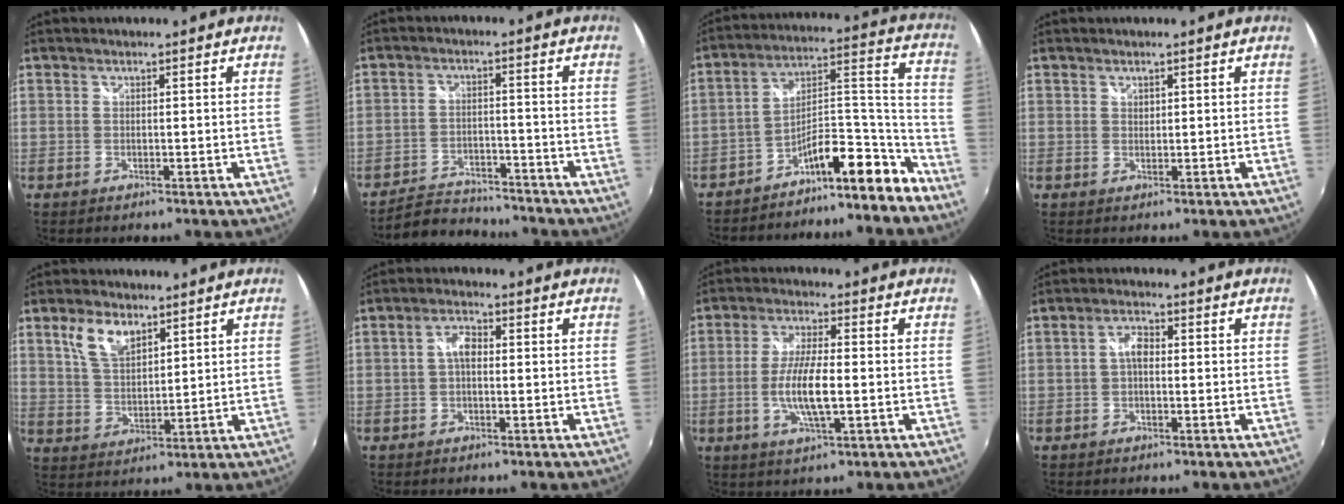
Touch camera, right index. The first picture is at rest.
{"total": 9.7, "force": [-8.9, 3.0, 2.3], "torque": [-0.075, 0.004, -0.138]}
{"total": 12.5, "force": [-11.0, 2.2, 5.5], "torque": [-0.066, 0.064, -0.177]}
{"total": 0.8, "force": [0.5, 0.5, 0.2], "torque": [-0.002, 0.002, 0.009]}
{"total": 7.9, "force": [4.5, 4.1, 5.0], "torque": [-0.097, 0.013, 0.088]}
{"total": 2.9, "force": [-0.2, 1.6, 2.4], "torque": [-0.046, 0.011, -0.005]}
{"total": 8.7, "force": [-1.6, 1.9, 8.3], "torque": [-0.165, -0.007, -0.031]}
{"total": 2.7, "force": [-0.2, 1.6, 2.3], "torque": [-0.044, 0.011, -0.005]}